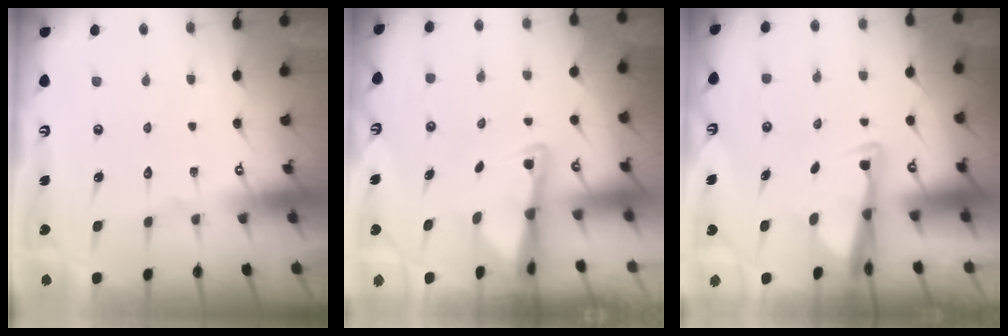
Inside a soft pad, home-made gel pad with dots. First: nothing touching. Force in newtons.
{"total": 2.4, "press": 2.3, "slide": 0.6}
{"total": 2.9, "press": 2.7, "slide": 0.9}